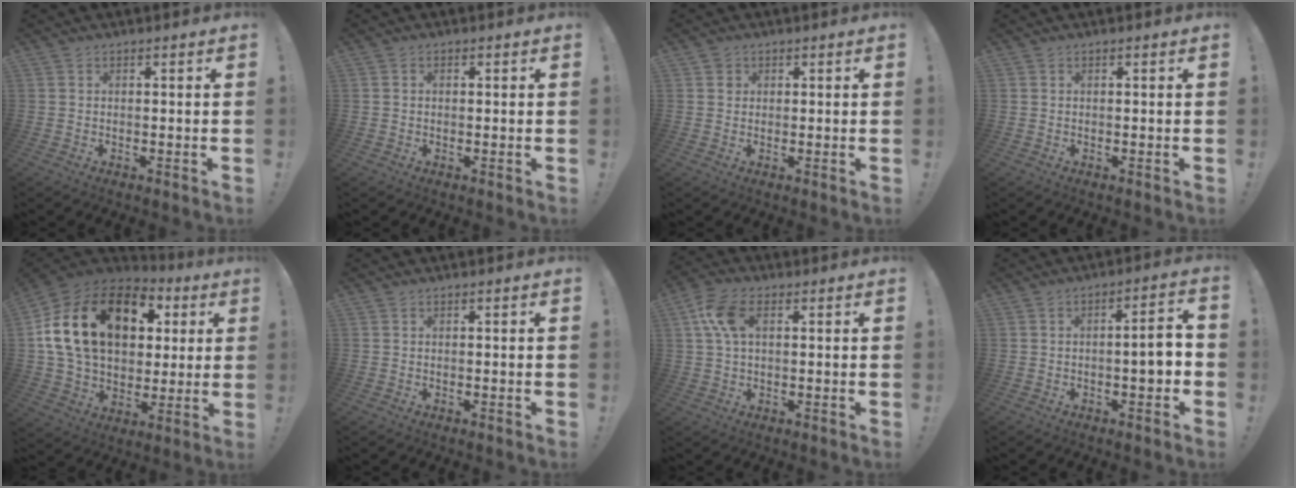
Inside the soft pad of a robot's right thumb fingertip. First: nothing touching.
{"total": 0.6, "force": [-0.2, 0.5, 0.2], "torque": [-0.011, 0.005, -0.003]}
{"total": 1.9, "force": [0.4, 1.8, 0.4], "torque": [0.002, -0.001, 0.005]}
{"total": 0.0}
{"total": 23.9, "force": [7.8, 15.8, 16.1], "torque": [-0.276, -0.014, 0.151]}
{"total": 0.0}
{"total": 8.9, "force": [2.4, 5.1, 6.9], "torque": [-0.148, 0.006, 0.046]}
{"total": 6.3, "force": [-1.5, 1.3, 6.0], "torque": [-0.083, 0.003, -0.028]}